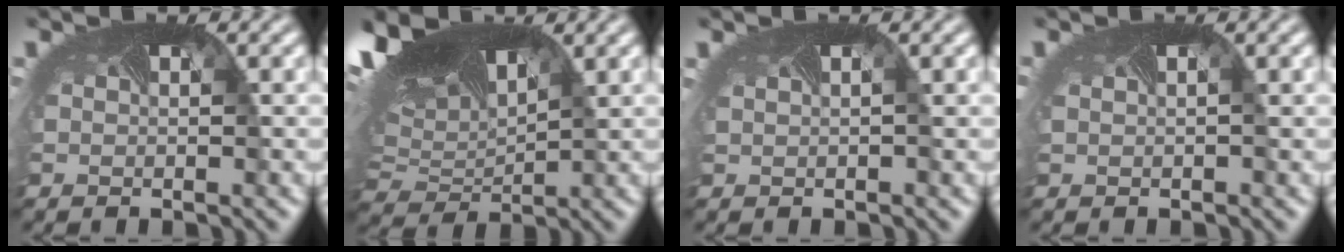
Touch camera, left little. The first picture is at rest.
{"total": 12.8, "force": [5.9, 6.4, 9.3], "torque": [-0.194, 0.029, 0.101]}
{"total": 1.0, "force": [0.5, 0.6, 0.6], "torque": [-0.017, 0.012, 0.005]}
{"total": 1.3, "force": [0.4, 0.9, 0.9], "torque": [-0.020, 0.017, 0.008]}